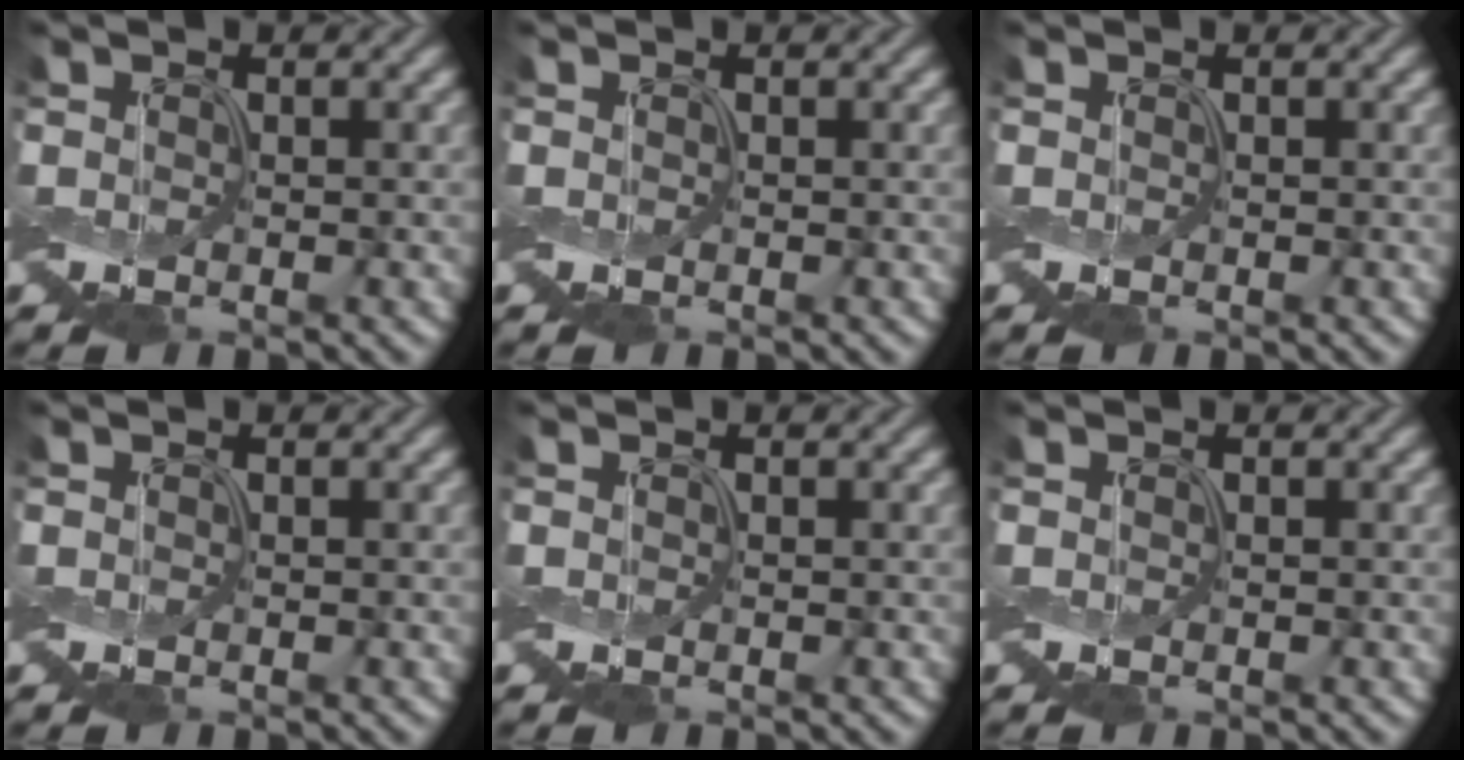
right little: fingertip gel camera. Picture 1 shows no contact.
{"total": 0.0}
{"total": 0.0}
{"total": 0.0}
{"total": 0.0}
{"total": 0.0}